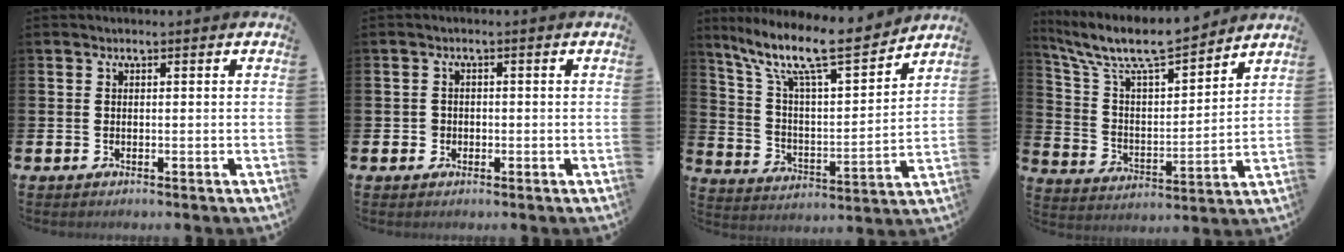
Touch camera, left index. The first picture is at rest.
{"total": 1.4, "force": [-0.5, 1.3, 0.1], "torque": [-0.003, 0.005, -0.014]}
{"total": 11.8, "force": [9.8, 2.2, 6.2], "torque": [-0.140, -0.065, 0.161]}
{"total": 9.8, "force": [8.9, 1.7, 3.7], "torque": [-0.110, -0.058, 0.154]}